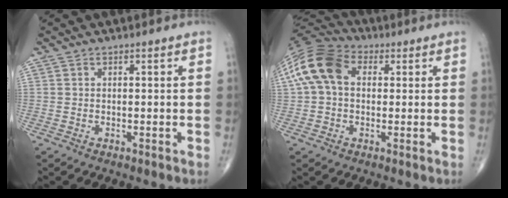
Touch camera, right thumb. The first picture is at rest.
{"total": 13.1, "force": [2.3, 9.1, 9.1], "torque": [-0.181, 0.036, 0.031]}